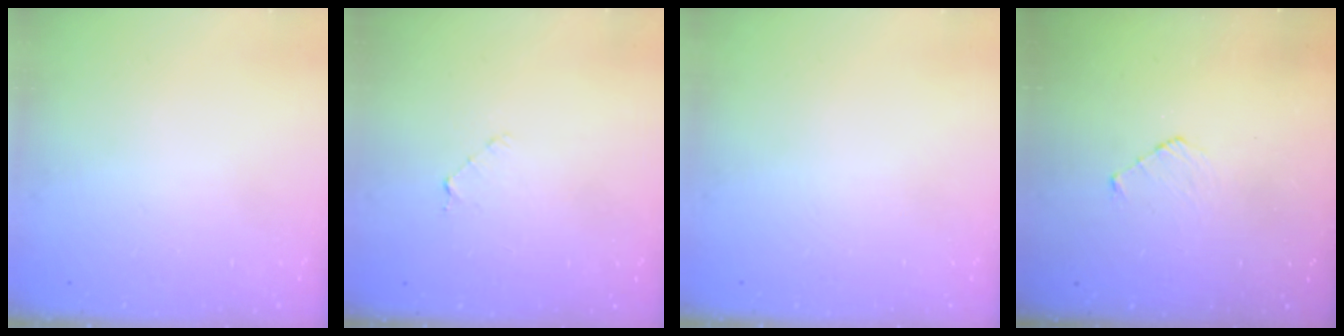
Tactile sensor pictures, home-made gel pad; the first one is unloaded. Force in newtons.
{"total": 3.8, "press": 3.7, "slide": 0.3}
{"total": 0.0}
{"total": 3.9, "press": 3.9, "slide": 0.4}